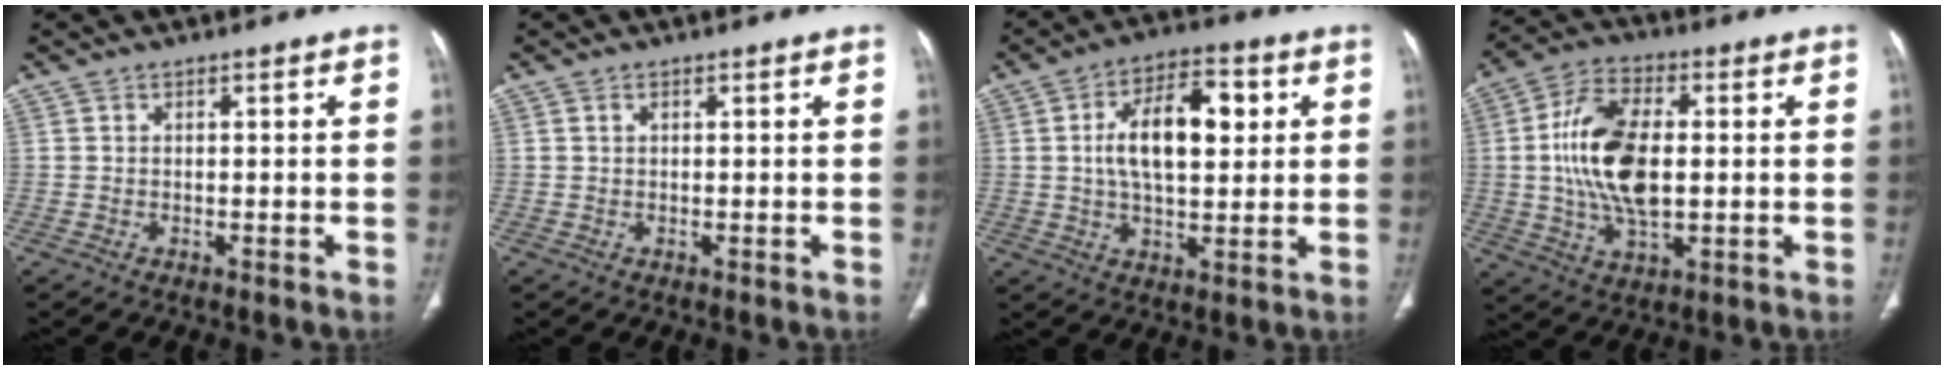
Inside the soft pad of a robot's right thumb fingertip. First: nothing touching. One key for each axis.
{"total": 0.6, "fx": 0.3, "fy": 0.3, "fz": 0.3, "tx": -0.009, "ty": 0.004, "tz": 0.005}
{"total": 13.6, "fx": 2.6, "fy": 7.0, "fz": 11.4, "tx": -0.172, "ty": 0.008, "tz": 0.041}
{"total": 15.4, "fx": 0.7, "fy": 8.1, "fz": 13.0, "tx": -0.248, "ty": 0.008, "tz": 0.013}